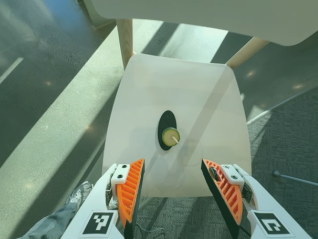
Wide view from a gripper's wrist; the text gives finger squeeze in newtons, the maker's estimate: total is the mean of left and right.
{"total": 0.0}